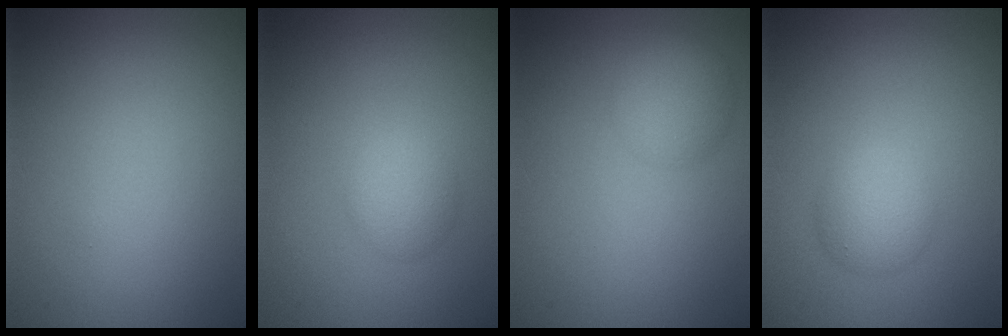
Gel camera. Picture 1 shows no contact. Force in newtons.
{"total": 2.3, "press": 2.3, "slide": 0.1}
{"total": 2.9, "press": 2.8, "slide": 0.3}
{"total": 2.6, "press": 2.6, "slide": 0.1}